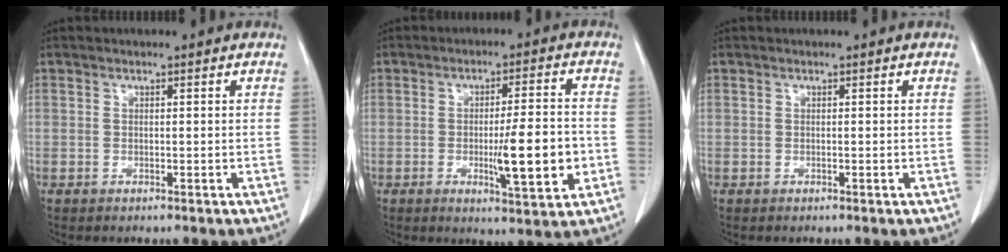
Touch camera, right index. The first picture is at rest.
{"total": 9.6, "force": [-2.1, 1.0, 9.3], "torque": [-0.135, -0.008, -0.030]}
{"total": 0.0}